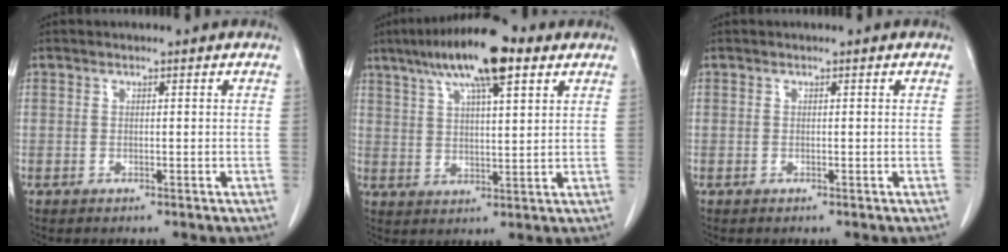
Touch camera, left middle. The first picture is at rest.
{"total": 13.6, "force": [8.2, 2.8, 10.4], "torque": [-0.188, 0.027, 0.137]}
{"total": 0.0}